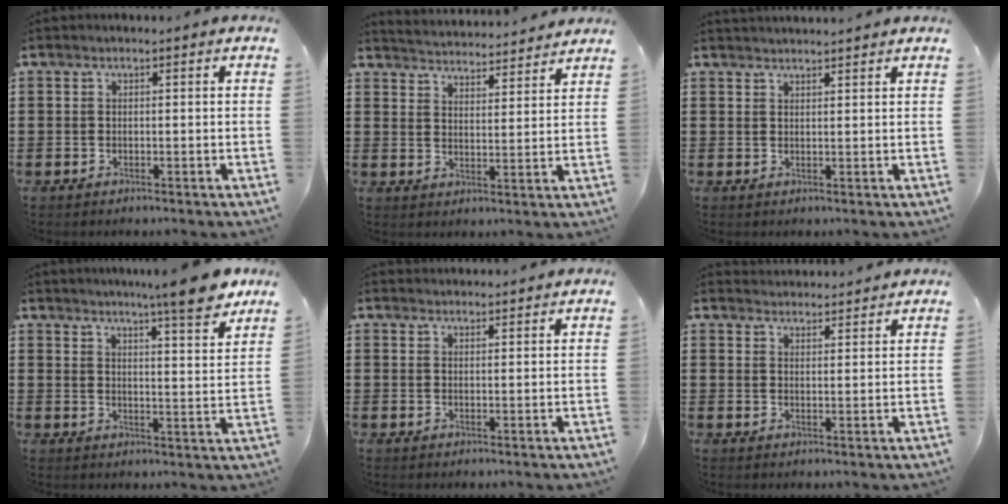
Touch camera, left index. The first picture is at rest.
{"total": 3.8, "force": [3.8, -0.5, -0.2], "torque": [-0.014, -0.030, 0.063]}
{"total": 1.5, "force": [1.4, -0.2, 0.0], "torque": [-0.002, 0.000, 0.029]}
{"total": 8.0, "force": [6.8, -0.4, 4.2], "torque": [-0.075, -0.032, 0.115]}
{"total": 1.6, "force": [1.6, 0.2, 0.1], "torque": [-0.005, 0.001, 0.031]}
{"total": 2.5, "force": [2.4, -0.1, -0.2], "torque": [-0.002, -0.008, 0.047]}